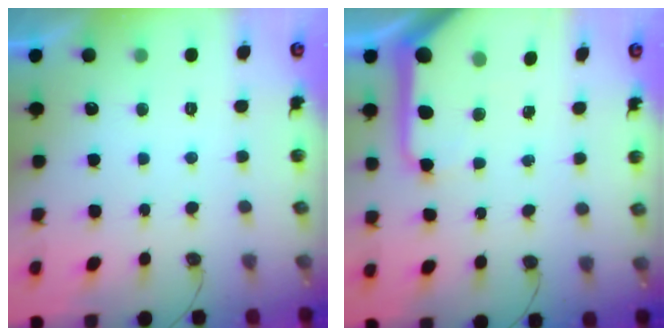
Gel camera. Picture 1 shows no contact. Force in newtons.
{"total": 13.4, "press": 13.3, "slide": 1.7}